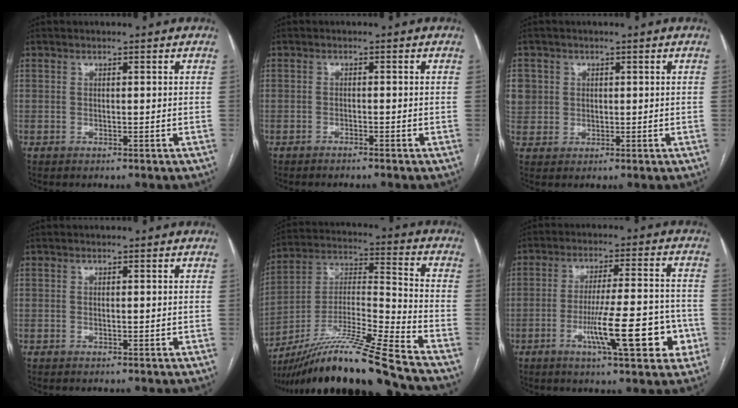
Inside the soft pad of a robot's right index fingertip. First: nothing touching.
{"total": 1.3, "force": [-1.2, -0.2, 0.5], "torque": [-0.008, 0.000, -0.018]}
{"total": 6.2, "force": [1.5, 5.9, 1.4], "torque": [-0.047, 0.017, 0.040]}
{"total": 0.0}
{"total": 20.6, "force": [-17.0, -1.7, 11.5], "torque": [-0.221, -0.014, -0.308]}
{"total": 12.6, "force": [-4.5, 2.0, 11.6], "torque": [-0.183, 0.007, -0.064]}